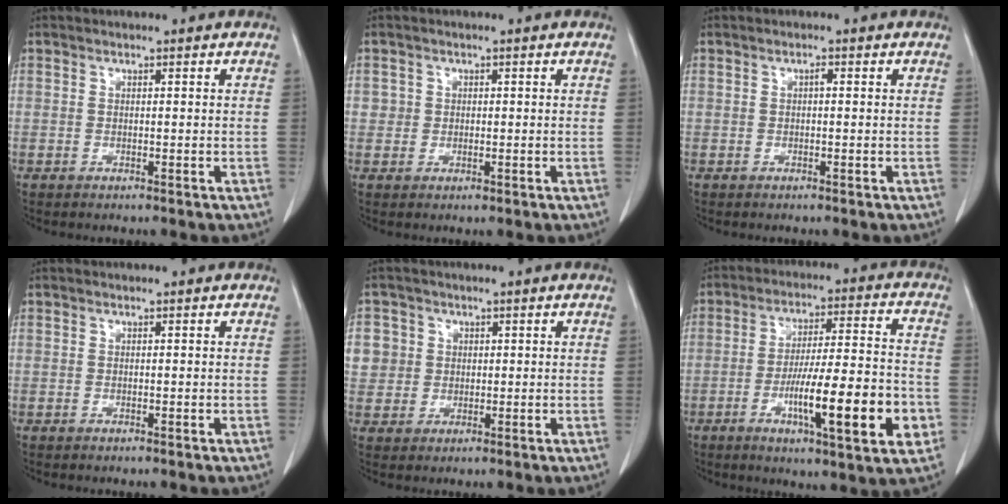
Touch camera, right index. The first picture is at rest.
{"total": 1.8, "force": [0.3, 1.8, 0.3], "torque": [0.002, 0.002, 0.004]}
{"total": 0.6, "force": [0.0, 0.2, 0.5], "torque": [-0.011, 0.002, 0.001]}
{"total": 0.0}
{"total": 6.3, "force": [1.6, 6.0, 0.8], "torque": [-0.015, 0.016, 0.036]}
{"total": 16.5, "force": [-5.2, 1.8, 15.5], "torque": [-0.238, -0.003, -0.078]}